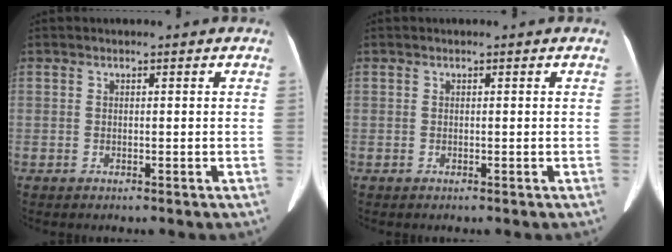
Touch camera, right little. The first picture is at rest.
{"total": 0.0}